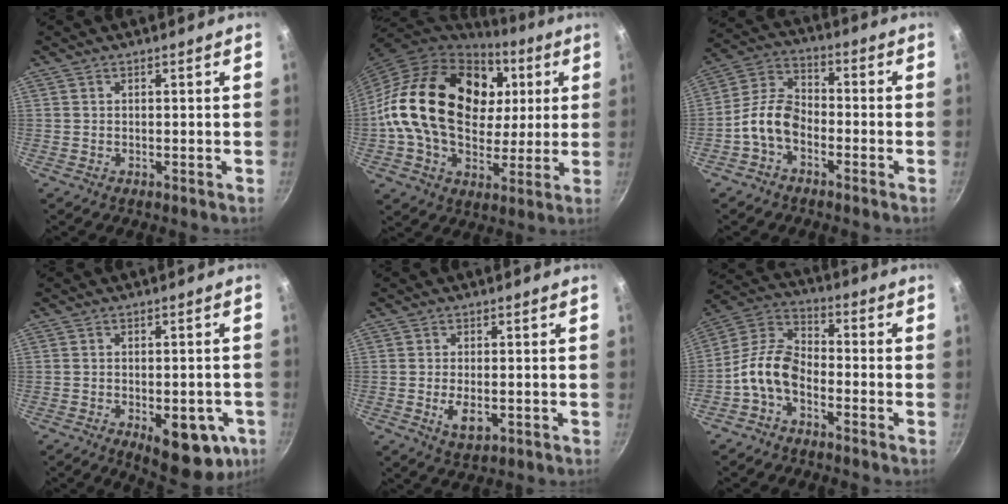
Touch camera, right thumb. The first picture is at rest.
{"total": 27.4, "force": [4.8, 19.3, 18.8], "torque": [-0.311, 0.012, 0.083]}
{"total": 8.6, "force": [-3.5, 5.4, 5.8], "torque": [-0.103, 0.044, -0.082]}
{"total": 13.8, "force": [-5.0, 6.6, 11.1], "torque": [-0.096, 0.005, -0.053]}
{"total": 4.7, "force": [-1.2, 2.4, 3.8], "torque": [-0.070, -0.005, -0.014]}
{"total": 9.8, "force": [-4.1, 5.7, 6.9], "torque": [-0.134, 0.054, -0.099]}